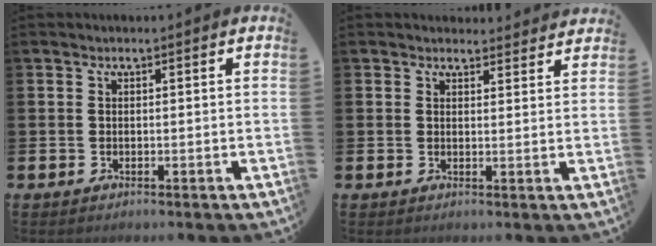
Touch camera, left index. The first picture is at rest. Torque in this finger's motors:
{"motor_torque": [0.95, -1.20, 0.05, 0.00]}